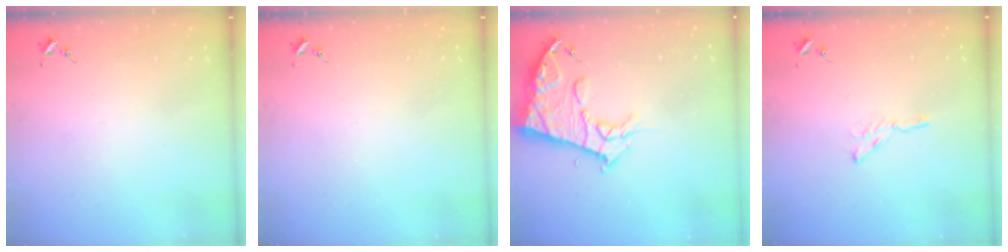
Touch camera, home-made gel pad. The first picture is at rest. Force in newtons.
{"total": 0.0}
{"total": 14.1, "press": 14.0, "slide": 1.5}
{"total": 2.9, "press": 2.9, "slide": 0.3}